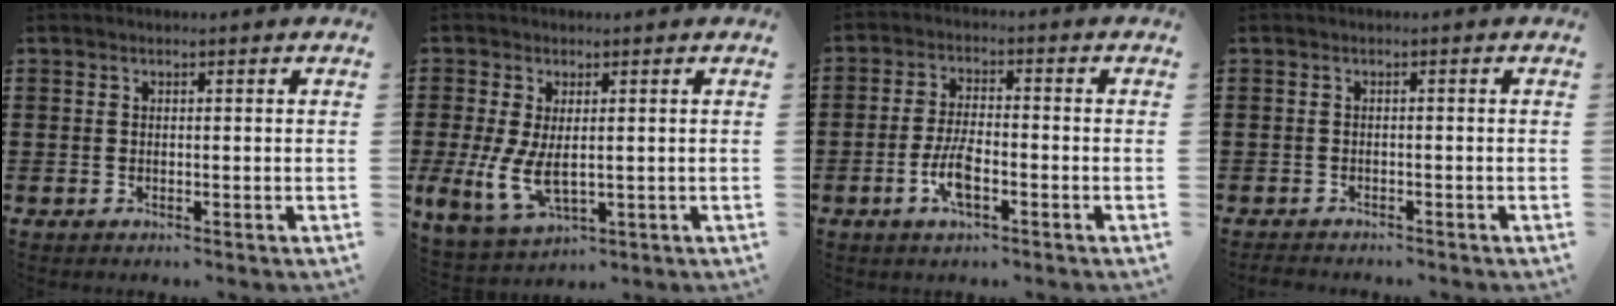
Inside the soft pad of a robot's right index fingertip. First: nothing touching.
{"total": 7.3, "force": [0.3, 3.8, 6.2], "torque": [-0.149, -0.009, 0.008]}
{"total": 5.5, "force": [-2.2, 1.9, 4.7], "torque": [-0.106, -0.001, -0.047]}
{"total": 1.0, "force": [-1.0, 0.1, -0.1], "torque": [-0.001, 0.001, -0.022]}